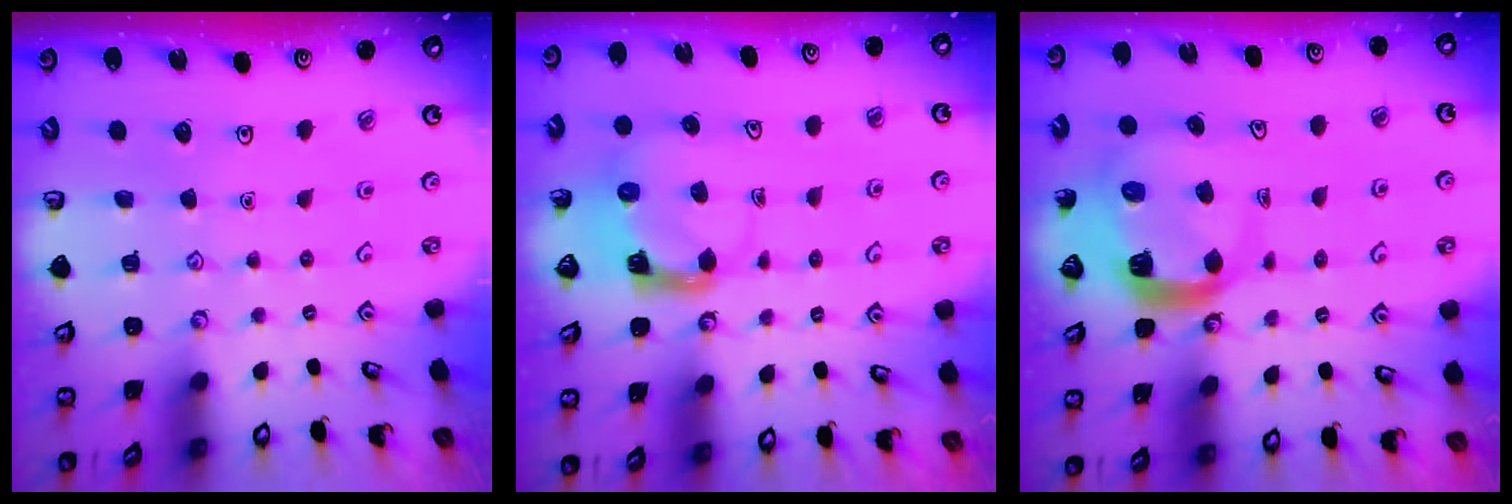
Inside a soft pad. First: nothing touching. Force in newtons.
{"total": 3.7, "press": 3.7, "slide": 0.6}
{"total": 7.1, "press": 7.0, "slide": 0.7}